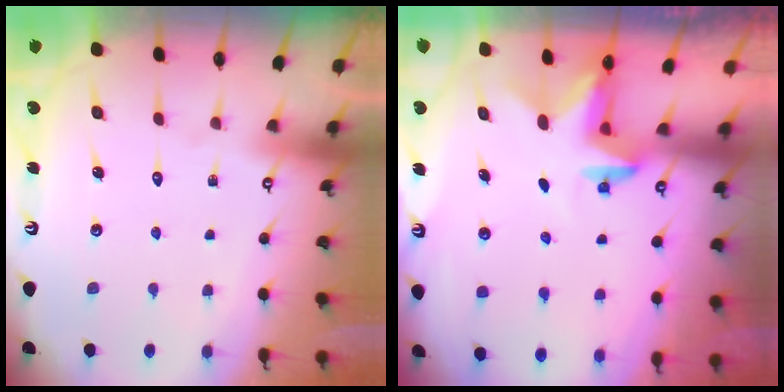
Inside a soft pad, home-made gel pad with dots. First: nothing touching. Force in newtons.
{"total": 2.4, "press": 2.4, "slide": 0.4}